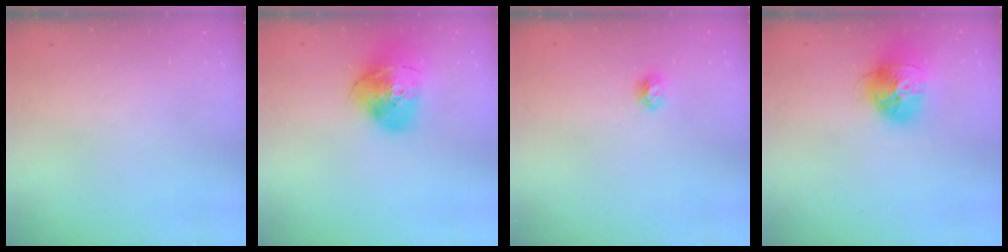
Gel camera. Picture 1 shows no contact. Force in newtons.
{"total": 17.5, "press": 17.3, "slide": 2.1}
{"total": 4.5, "press": 4.4, "slide": 0.5}
{"total": 18.0, "press": 17.9, "slide": 1.7}